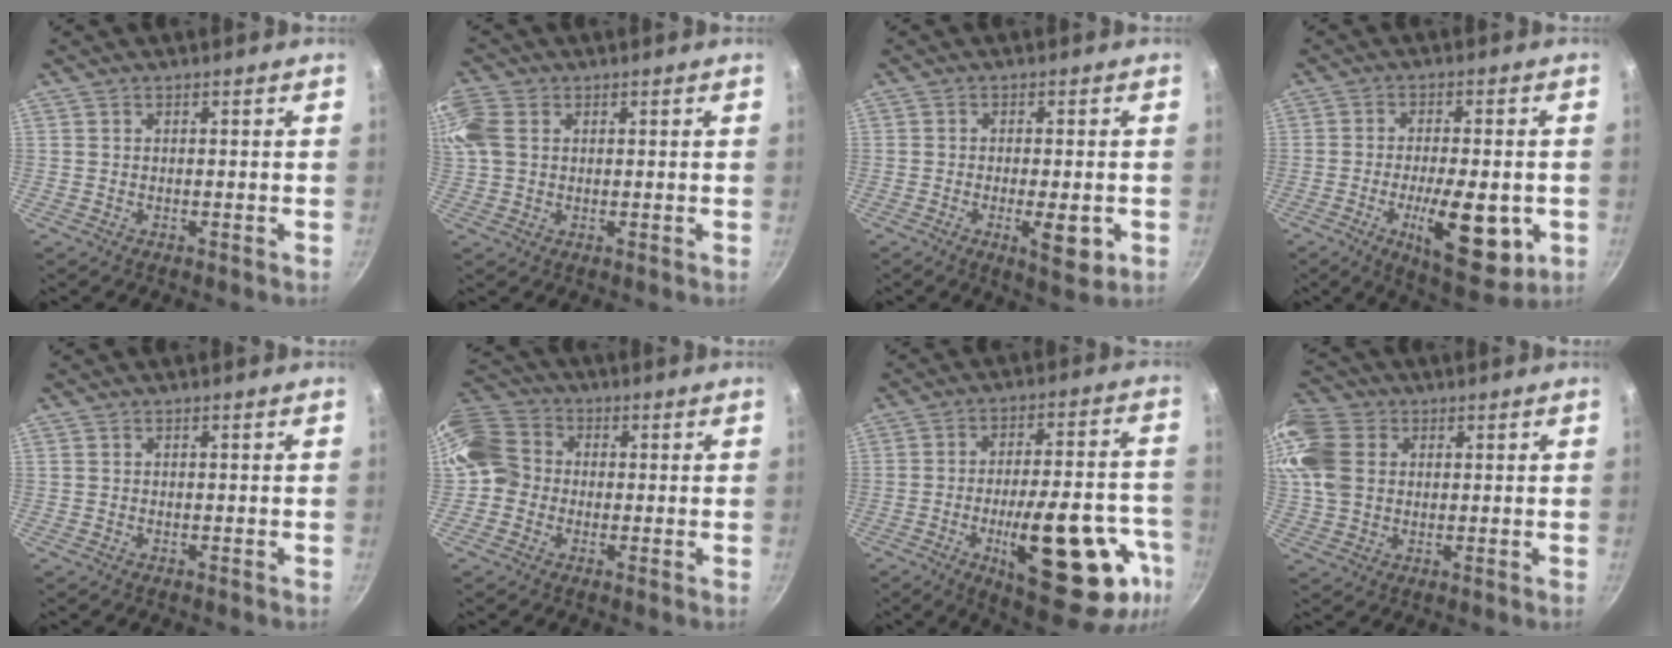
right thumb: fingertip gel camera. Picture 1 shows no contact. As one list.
[{"total": 7.6, "force": [2.2, 5.4, 4.9], "torque": [-0.109, 0.016, 0.040]}, {"total": 8.5, "force": [-2.3, 2.8, 7.6], "torque": [-0.103, -0.002, -0.029]}, {"total": 14.9, "force": [-3.9, 5.7, 13.2], "torque": [-0.183, 0.000, -0.052]}, {"total": 0.0}, {"total": 9.8, "force": [-0.3, 8.7, 4.5], "torque": [-0.060, 0.023, -0.027]}, {"total": 25.4, "force": [-9.4, 9.8, 21.5], "torque": [-0.249, 0.026, -0.122]}, {"total": 14.3, "force": [3.3, 11.1, 8.4], "torque": [-0.172, 0.012, 0.052]}]